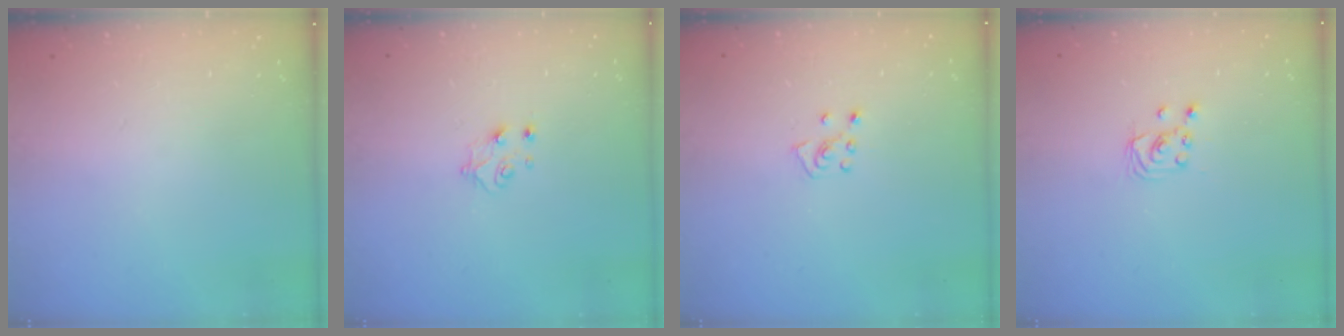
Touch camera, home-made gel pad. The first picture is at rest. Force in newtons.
{"total": 5.5, "press": 5.5, "slide": 0.5}
{"total": 5.0, "press": 5.0, "slide": 0.4}
{"total": 2.4, "press": 2.4, "slide": 0.2}